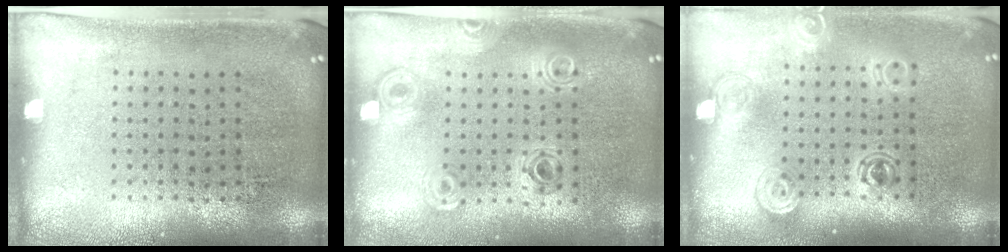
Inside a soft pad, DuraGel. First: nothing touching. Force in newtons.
{"total": 1.0, "press": 1.0, "slide": 0.2}
{"total": 1.5, "press": 1.3, "slide": 0.8}